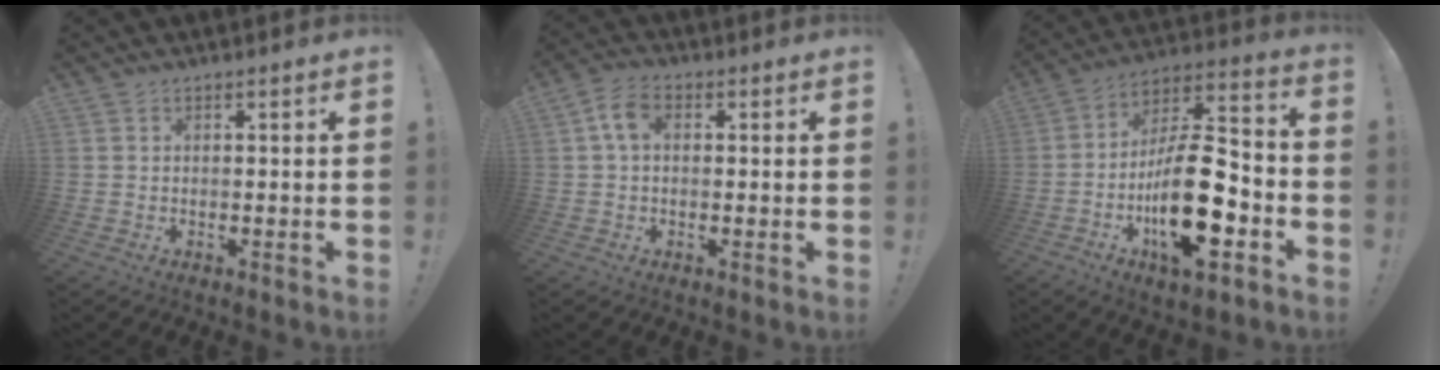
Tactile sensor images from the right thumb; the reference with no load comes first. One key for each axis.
{"total": 6.2, "fx": 1.2, "fy": 4.0, "fz": 4.6, "tx": -0.093, "ty": 0.013, "tz": 0.024}
{"total": 22.4, "fx": -7.2, "fy": 9.0, "fz": 19.2, "tx": -0.347, "ty": 0.042, "tz": -0.111}